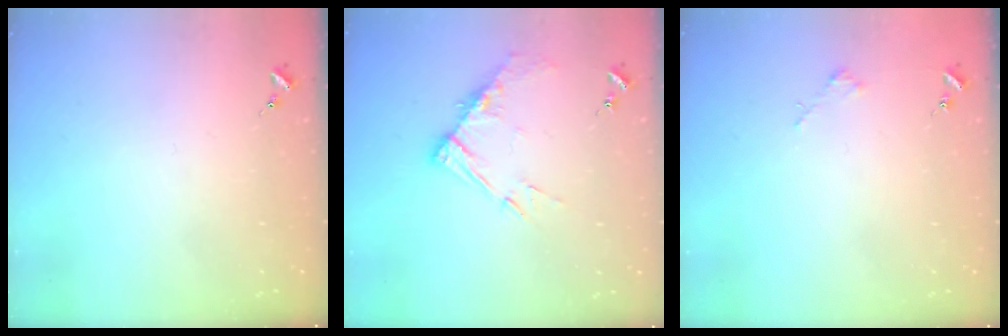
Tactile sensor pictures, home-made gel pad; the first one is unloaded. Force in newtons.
{"total": 10.1, "press": 10.0, "slide": 1.1}
{"total": 1.8, "press": 1.8, "slide": 0.2}